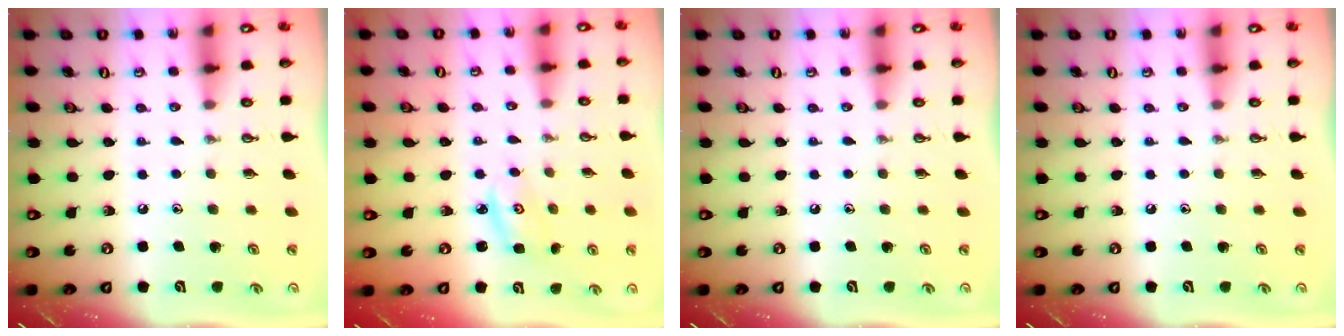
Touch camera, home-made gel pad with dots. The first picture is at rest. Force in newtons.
{"total": 2.7, "press": 2.6, "slide": 0.3}
{"total": 0.0}
{"total": 0.0}